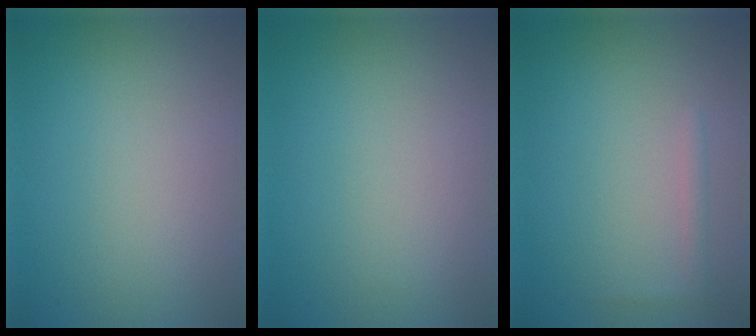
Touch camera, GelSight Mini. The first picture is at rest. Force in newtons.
{"total": 0.0}
{"total": 0.8, "press": 0.8, "slide": 0.0}